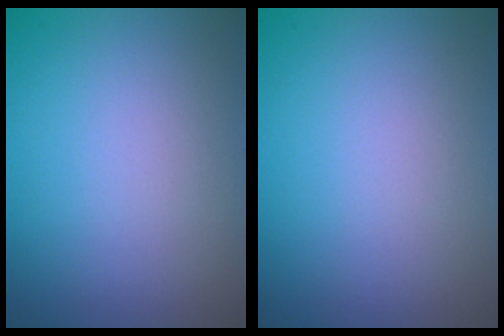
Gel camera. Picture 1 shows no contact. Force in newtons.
{"total": 0.0}